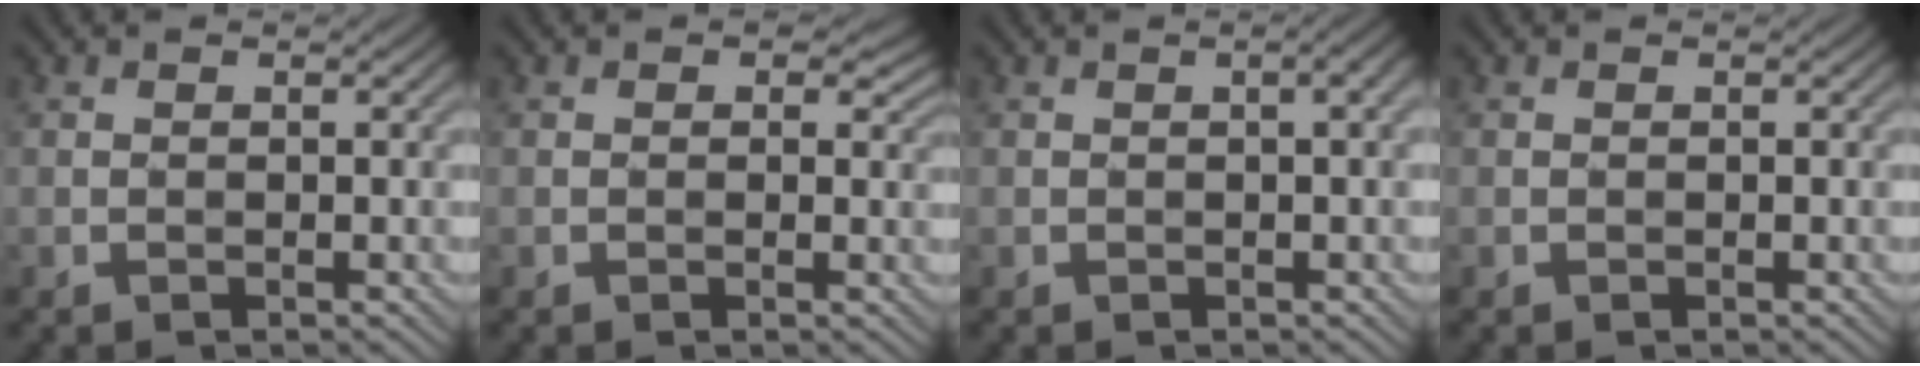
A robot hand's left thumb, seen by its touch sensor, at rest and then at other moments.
{"total": 2.2, "force": [0.8, 1.4, 1.5], "torque": [-0.025, -0.003, 0.009]}
{"total": 2.0, "force": [0.2, 0.2, 2.0], "torque": [-0.030, 0.007, 0.004]}
{"total": 0.0}